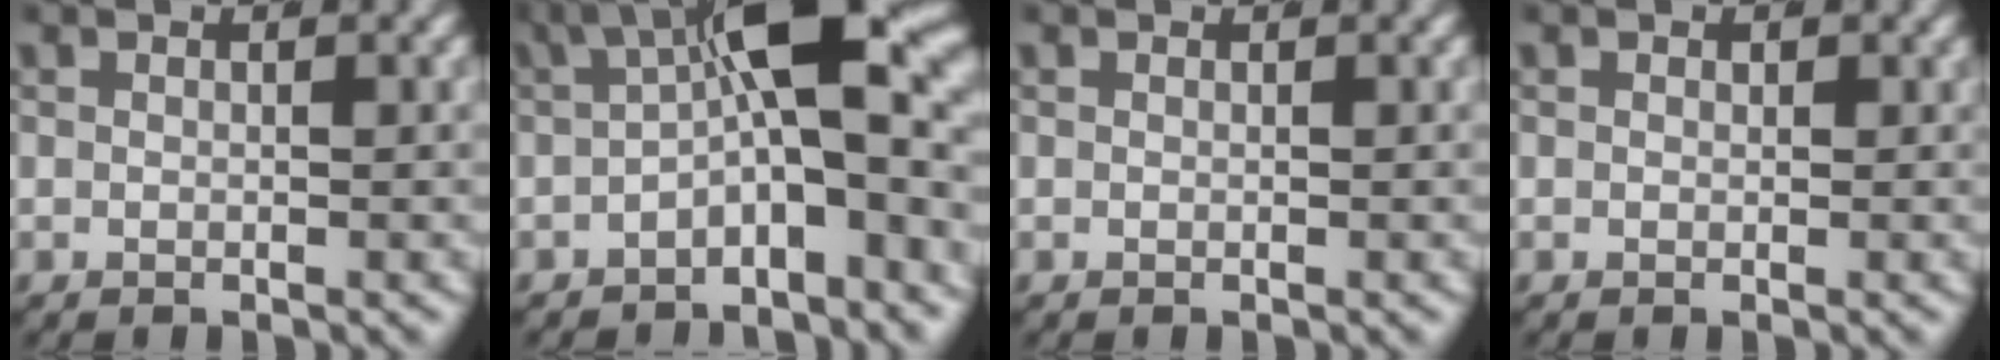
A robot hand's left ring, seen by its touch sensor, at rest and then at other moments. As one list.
[{"total": 9.2, "force": [0.1, 3.0, 8.7], "torque": [-0.121, -0.005, 0.010]}, {"total": 0.0}, {"total": 0.7, "force": [0.3, 0.6, 0.3], "torque": [-0.004, -0.007, 0.007]}]